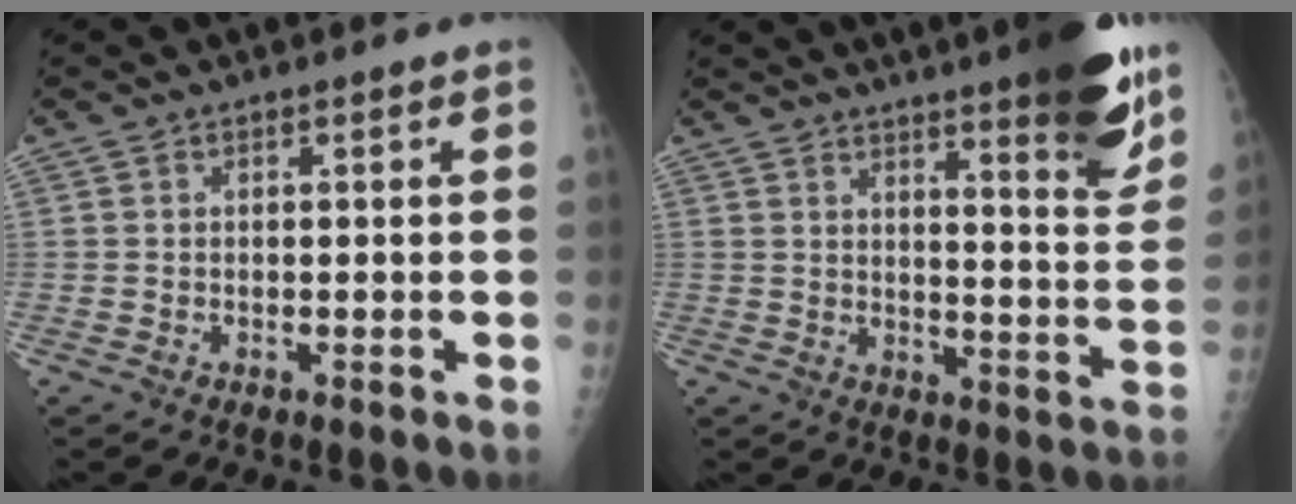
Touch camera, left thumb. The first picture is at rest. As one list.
[{"total": 15.1, "force": [10.3, 2.5, 10.8], "torque": [-0.123, -0.063, 0.138]}]